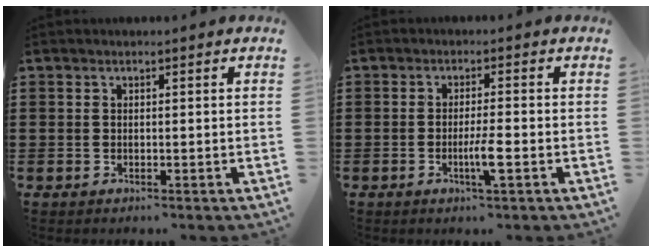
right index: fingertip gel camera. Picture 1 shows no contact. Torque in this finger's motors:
{"motor_torque": [0.10, 0.12, 0.28, 0.04]}